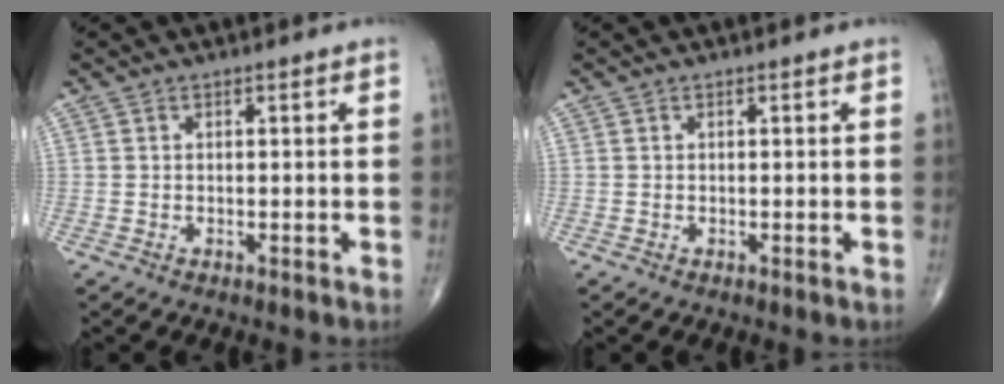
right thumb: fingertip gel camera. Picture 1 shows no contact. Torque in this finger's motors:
{"motor_torque": [0.01, -0.01, 0.02, 0.01, 0.04]}